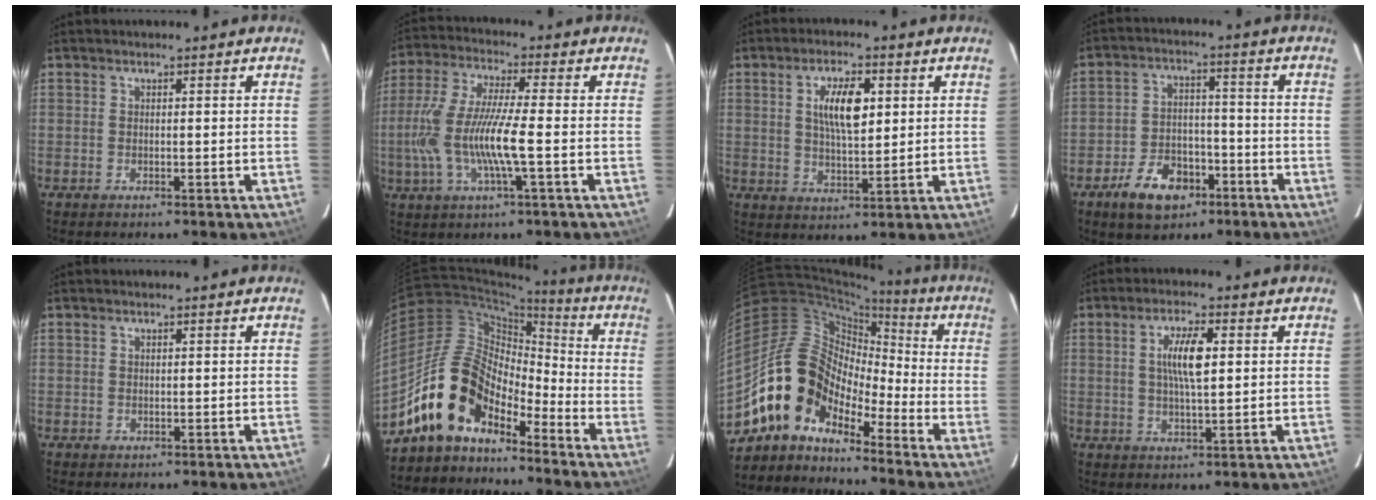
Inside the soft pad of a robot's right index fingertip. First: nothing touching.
{"total": 13.1, "force": [-2.6, 1.6, 12.8], "torque": [-0.261, -0.006, -0.048]}
{"total": 8.2, "force": [2.3, 3.2, 7.1], "torque": [-0.127, 0.005, 0.044]}
{"total": 10.6, "force": [-6.2, 6.5, 5.7], "torque": [-0.128, 0.014, -0.095]}
{"total": 0.6, "force": [0.1, 0.6, 0.0], "torque": [0.003, 0.003, 0.002]}
{"total": 13.3, "force": [-9.9, 6.3, 6.2], "torque": [-0.106, 0.027, -0.190]}
{"total": 12.4, "force": [-9.4, 6.6, 4.6], "torque": [-0.078, 0.032, -0.196]}
{"total": 6.8, "force": [1.4, 1.9, 6.3], "torque": [-0.114, 0.004, 0.026]}